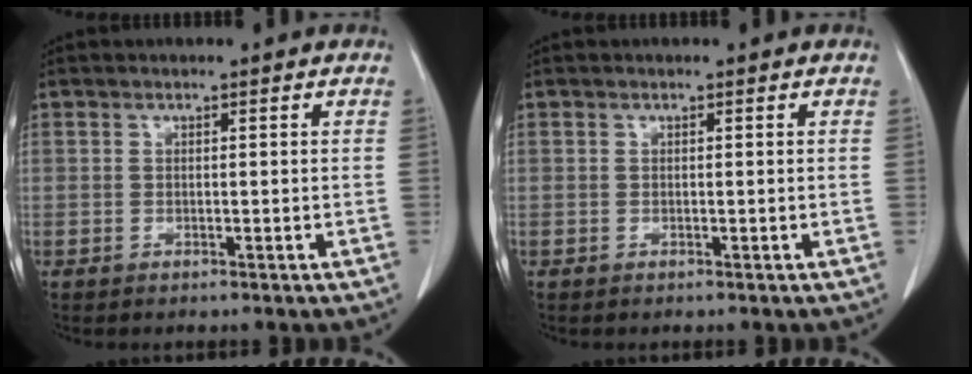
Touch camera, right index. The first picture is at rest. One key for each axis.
{"total": 0.0}